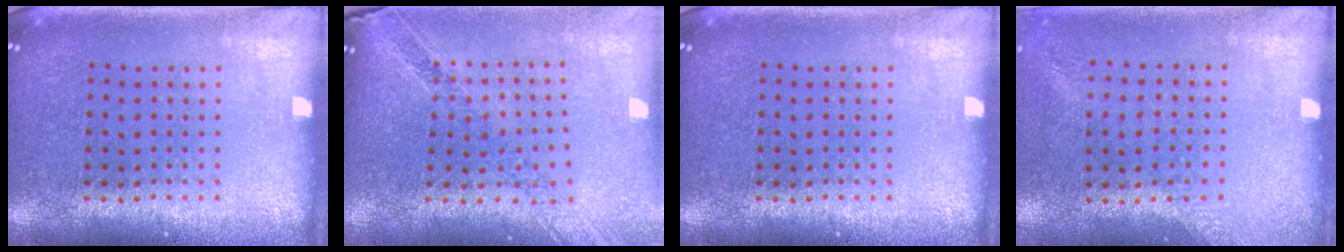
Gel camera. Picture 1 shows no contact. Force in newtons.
{"total": 1.0, "press": 1.0, "slide": 0.0}
{"total": 0.0}
{"total": 1.4, "press": 1.1, "slide": 0.9}